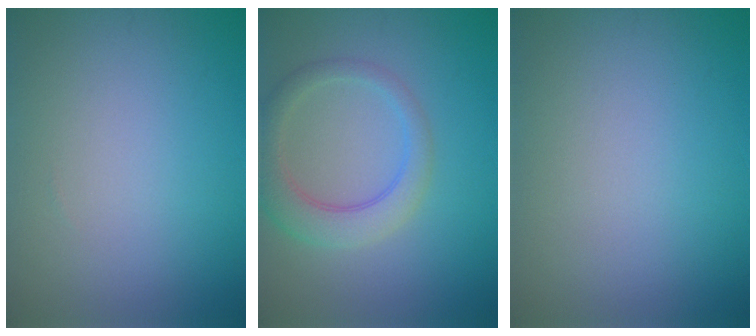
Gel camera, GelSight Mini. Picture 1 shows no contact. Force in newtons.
{"total": 4.1, "press": 4.0, "slide": 0.3}
{"total": 0.0}